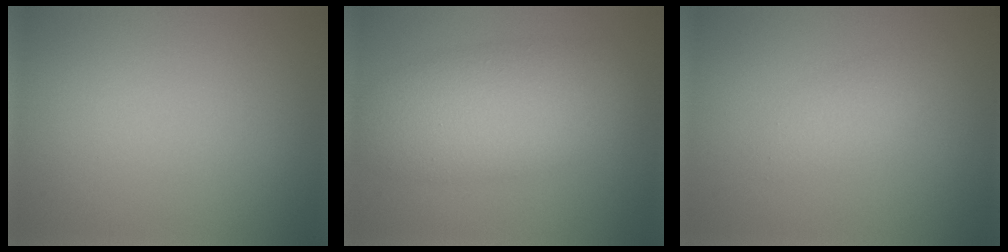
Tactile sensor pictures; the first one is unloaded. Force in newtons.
{"total": 6.9, "press": 6.9, "slide": 0.2}
{"total": 1.5, "press": 1.5, "slide": 0.1}